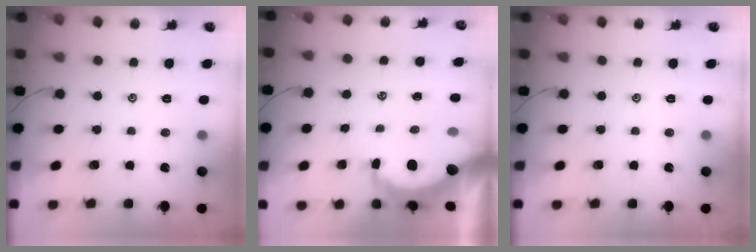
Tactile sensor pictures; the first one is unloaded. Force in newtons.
{"total": 7.7, "press": 7.6, "slide": 0.8}
{"total": 0.0}